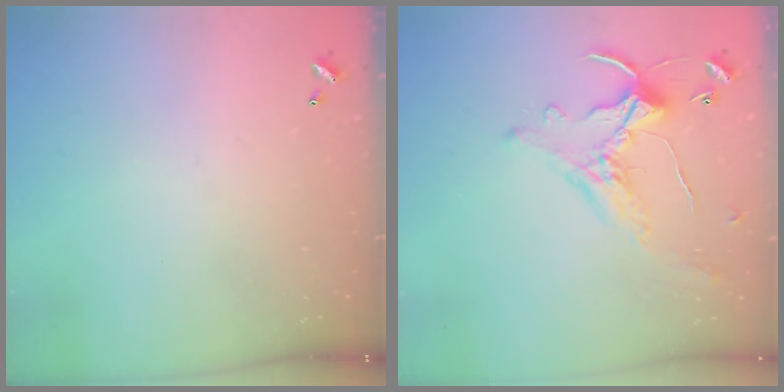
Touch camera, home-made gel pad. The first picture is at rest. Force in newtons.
{"total": 1.1, "press": 0.3, "slide": 1.0}